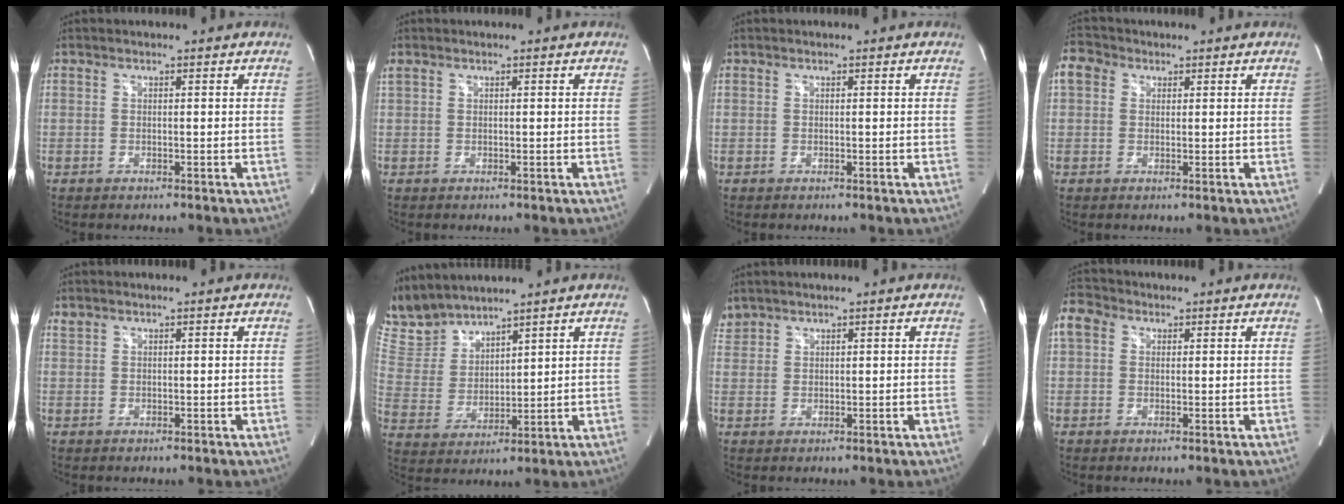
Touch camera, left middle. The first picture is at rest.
{"total": 0.7, "force": [0.5, 0.4, 0.3], "torque": [-0.019, 0.019, 0.016]}
{"total": 0.0}
{"total": 4.1, "force": [1.6, 3.3, 1.7], "torque": [-0.043, 0.022, 0.030]}
{"total": 0.7, "force": [0.7, 0.2, 0.0], "torque": [-0.005, 0.007, 0.017]}
{"total": 8.4, "force": [8.2, 1.6, 0.8], "torque": [-0.038, 0.012, 0.188]}
{"total": 2.2, "force": [2.1, 0.7, -0.1], "torque": [-0.002, 0.014, 0.044]}
{"total": 4.8, "force": [1.9, 3.8, 2.4], "torque": [-0.061, 0.028, 0.036]}